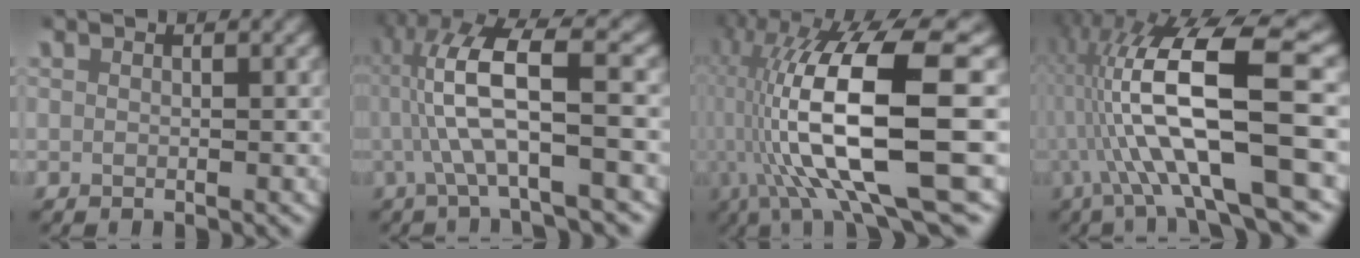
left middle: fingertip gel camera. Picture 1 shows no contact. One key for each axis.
{"total": 7.6, "fx": 0.3, "fy": 2.4, "fz": 7.3, "tx": -0.137, "ty": 0.009, "tz": -0.001}
{"total": 14.5, "fx": 0.0, "fy": 5.4, "fz": 13.5, "tx": -0.223, "ty": 0.000, "tz": 0.004}
{"total": 11.7, "fx": 0.5, "fy": 3.9, "fz": 11.0, "tx": -0.197, "ty": 0.004, "tz": 0.008}